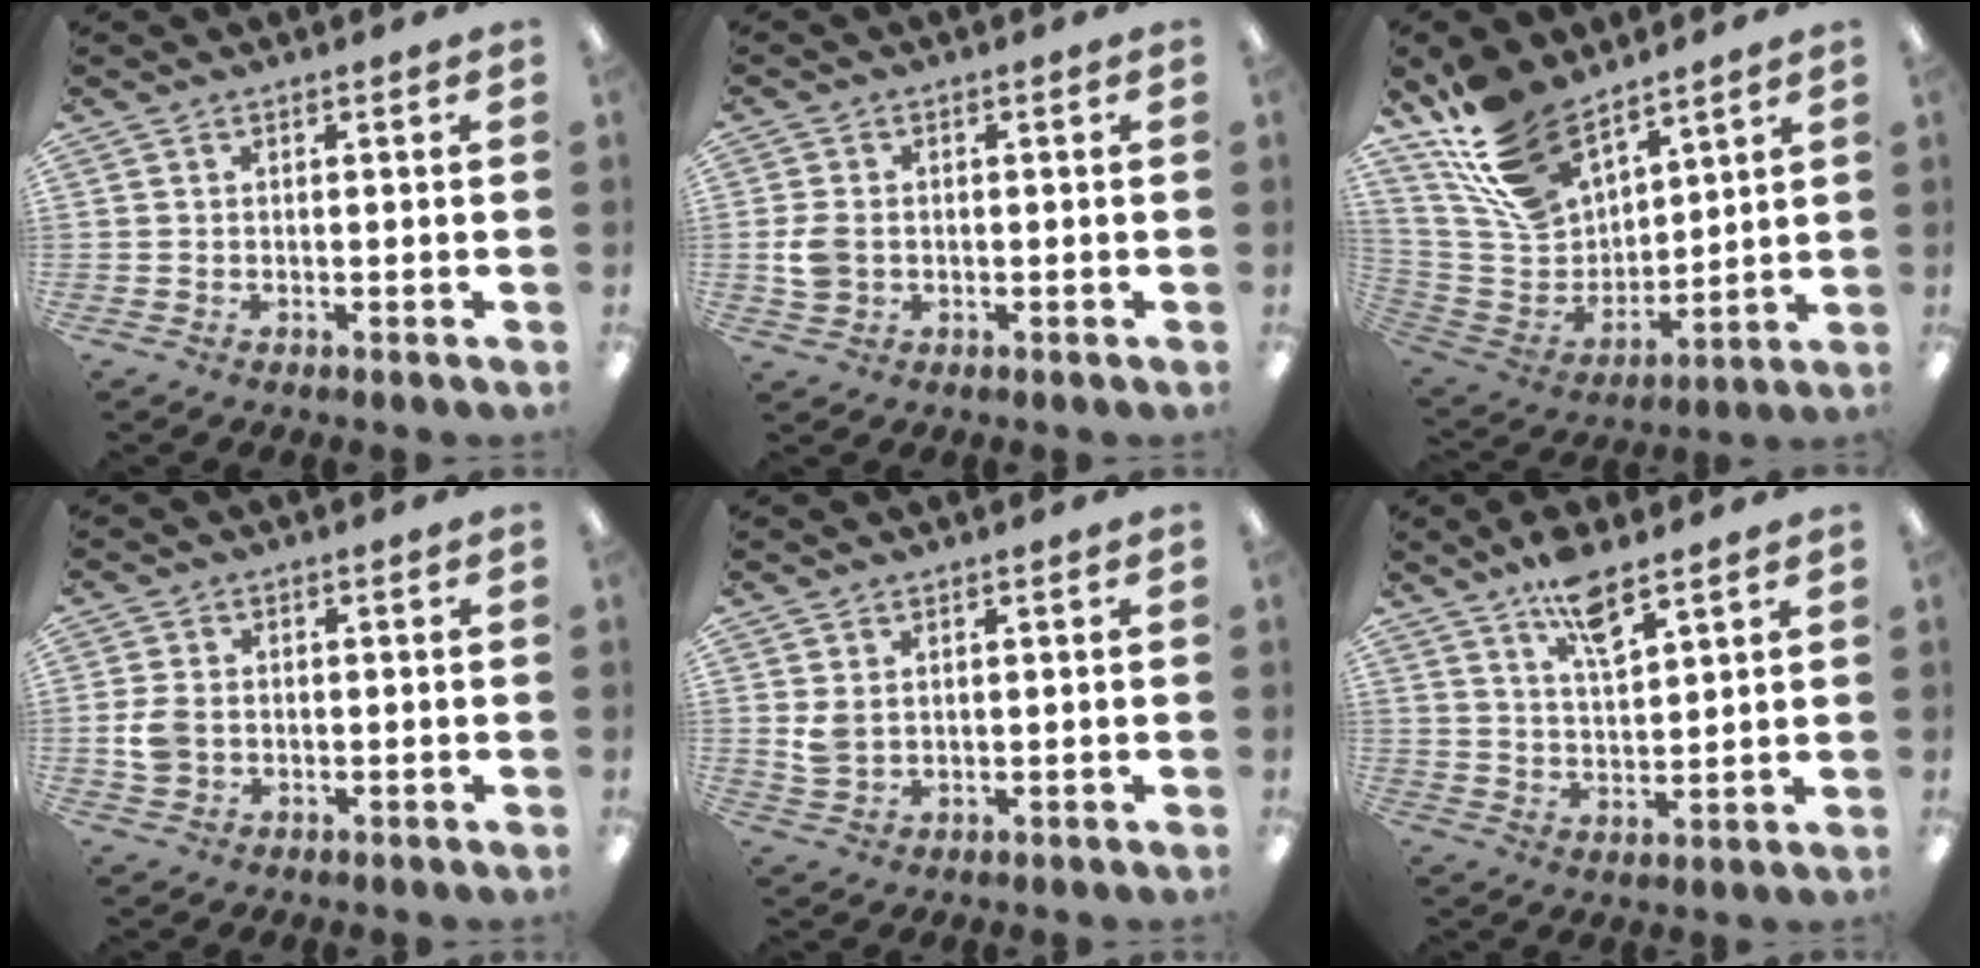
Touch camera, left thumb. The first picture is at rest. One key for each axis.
{"total": 4.8, "fx": -0.1, "fy": 3.7, "fz": 3.0, "tx": -0.066, "ty": 0.005, "tz": -0.003}
{"total": 17.6, "fx": 13.2, "fy": 9.0, "fz": 7.2, "tx": -0.162, "ty": -0.072, "tz": 0.253}
{"total": 4.8, "fx": -0.4, "fy": 3.7, "fz": 3.0, "tx": -0.065, "ty": 0.005, "tz": -0.006}
{"total": 3.4, "fx": 1.3, "fy": 2.2, "fz": 2.3, "tx": -0.045, "ty": -0.003, "tz": 0.021}
{"total": 8.2, "fx": 6.2, "fy": 2.4, "fz": 4.8, "tx": -0.086, "ty": -0.031, "tz": 0.107}